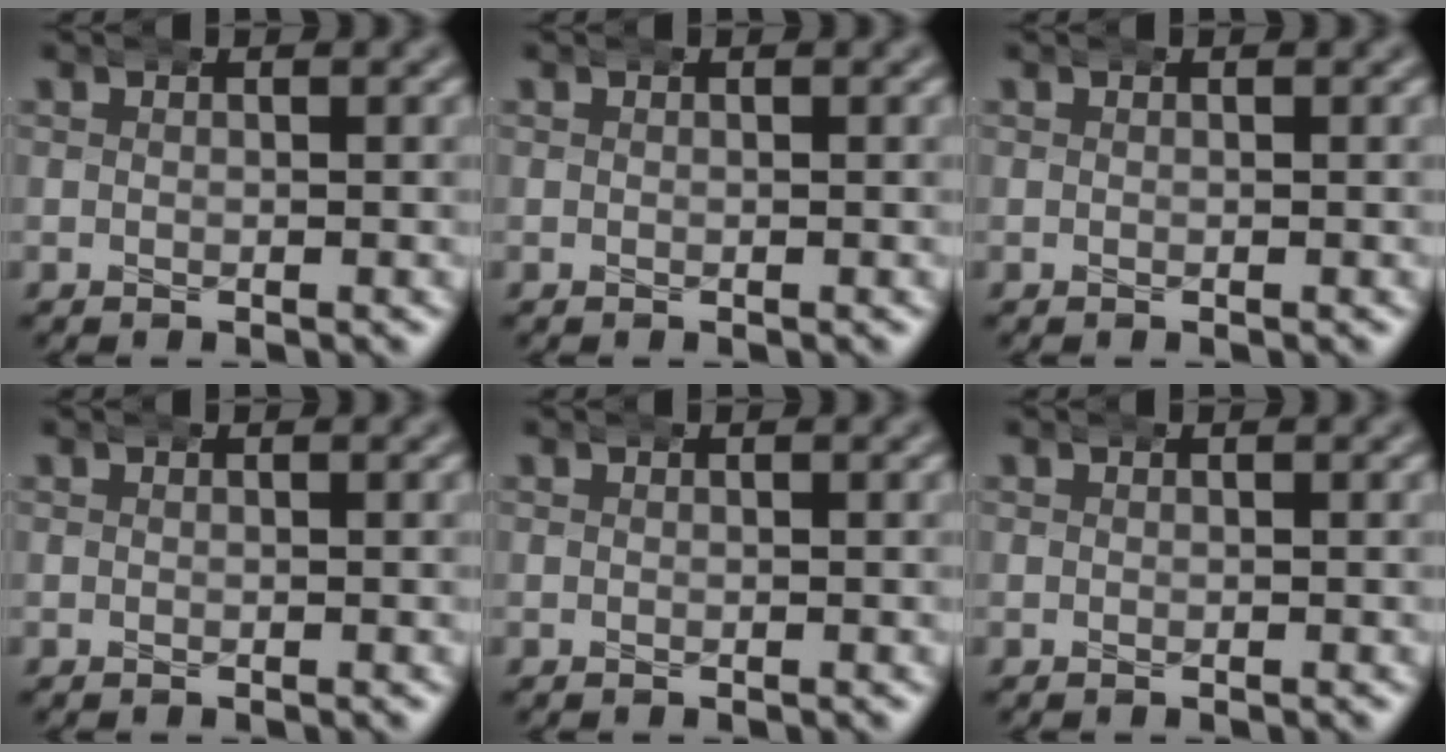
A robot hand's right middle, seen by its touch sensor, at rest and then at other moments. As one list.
[{"total": 0.0}, {"total": 0.0}, {"total": 0.0}, {"total": 0.0}, {"total": 0.0}]